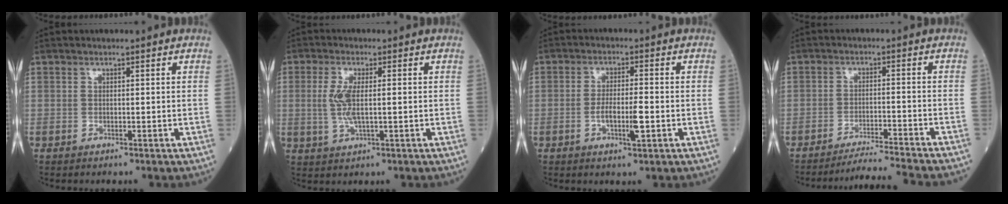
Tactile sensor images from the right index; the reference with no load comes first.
{"total": 5.0, "force": [0.1, 1.5, 4.8], "torque": [-0.109, -0.002, 0.003]}
{"total": 4.6, "force": [-1.3, 0.6, 4.4], "torque": [-0.078, -0.003, -0.023]}
{"total": 11.0, "force": [-10.3, -2.0, 3.4], "torque": [-0.028, -0.027, -0.153]}